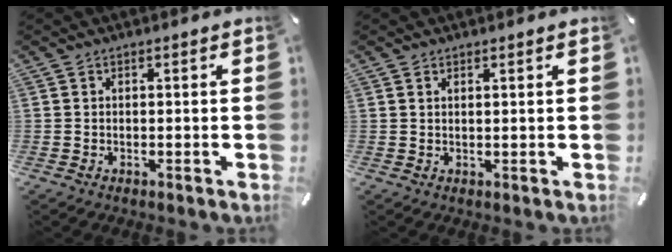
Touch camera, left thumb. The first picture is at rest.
{"total": 0.8, "force": [0.6, 0.0, 0.5], "torque": [-0.010, -0.003, 0.012]}